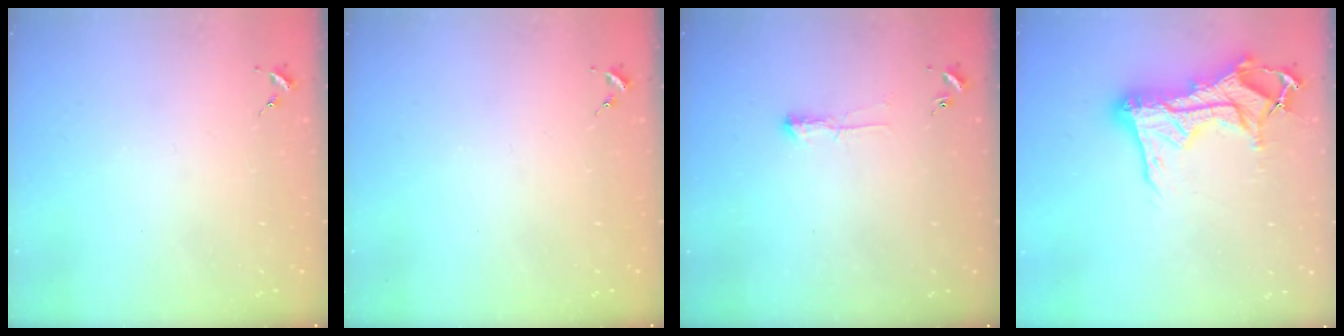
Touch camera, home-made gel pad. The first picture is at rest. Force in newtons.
{"total": 0.0}
{"total": 3.9, "press": 3.9, "slide": 0.5}
{"total": 18.6, "press": 18.5, "slide": 2.0}